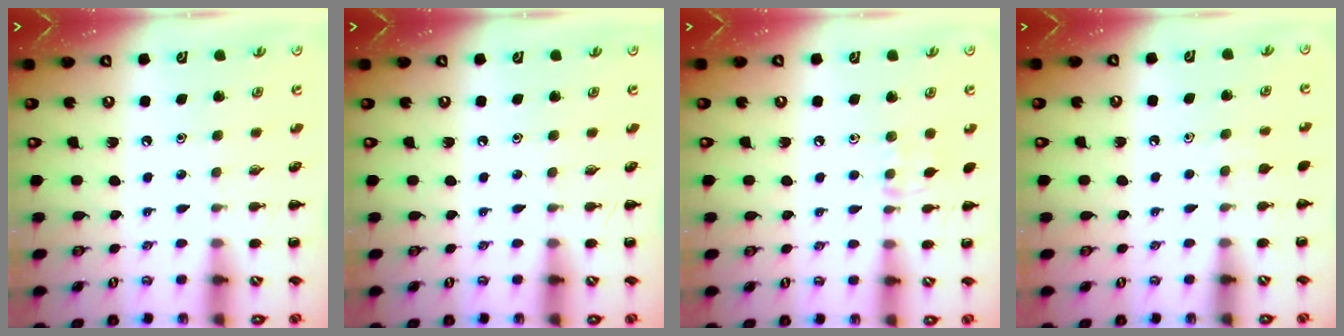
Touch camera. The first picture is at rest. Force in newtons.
{"total": 0.0}
{"total": 5.7, "press": 5.2, "slide": 2.1}
{"total": 3.9, "press": 3.6, "slide": 1.6}